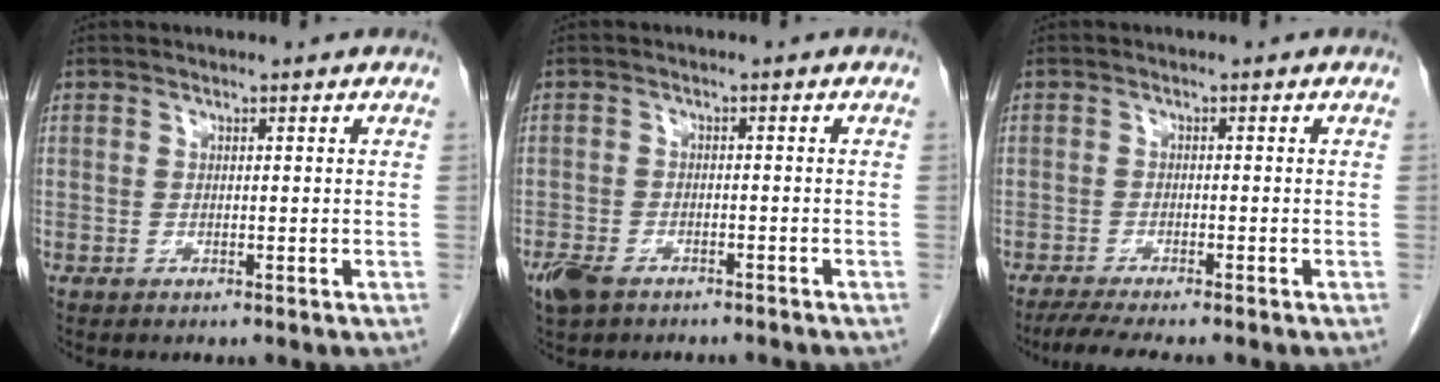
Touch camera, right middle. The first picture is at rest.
{"total": 6.2, "force": [-4.8, 2.6, 2.9], "torque": [-0.054, -0.006, -0.073]}
{"total": 5.9, "force": [-4.9, 0.2, 3.2], "torque": [-0.049, -0.015, -0.080]}